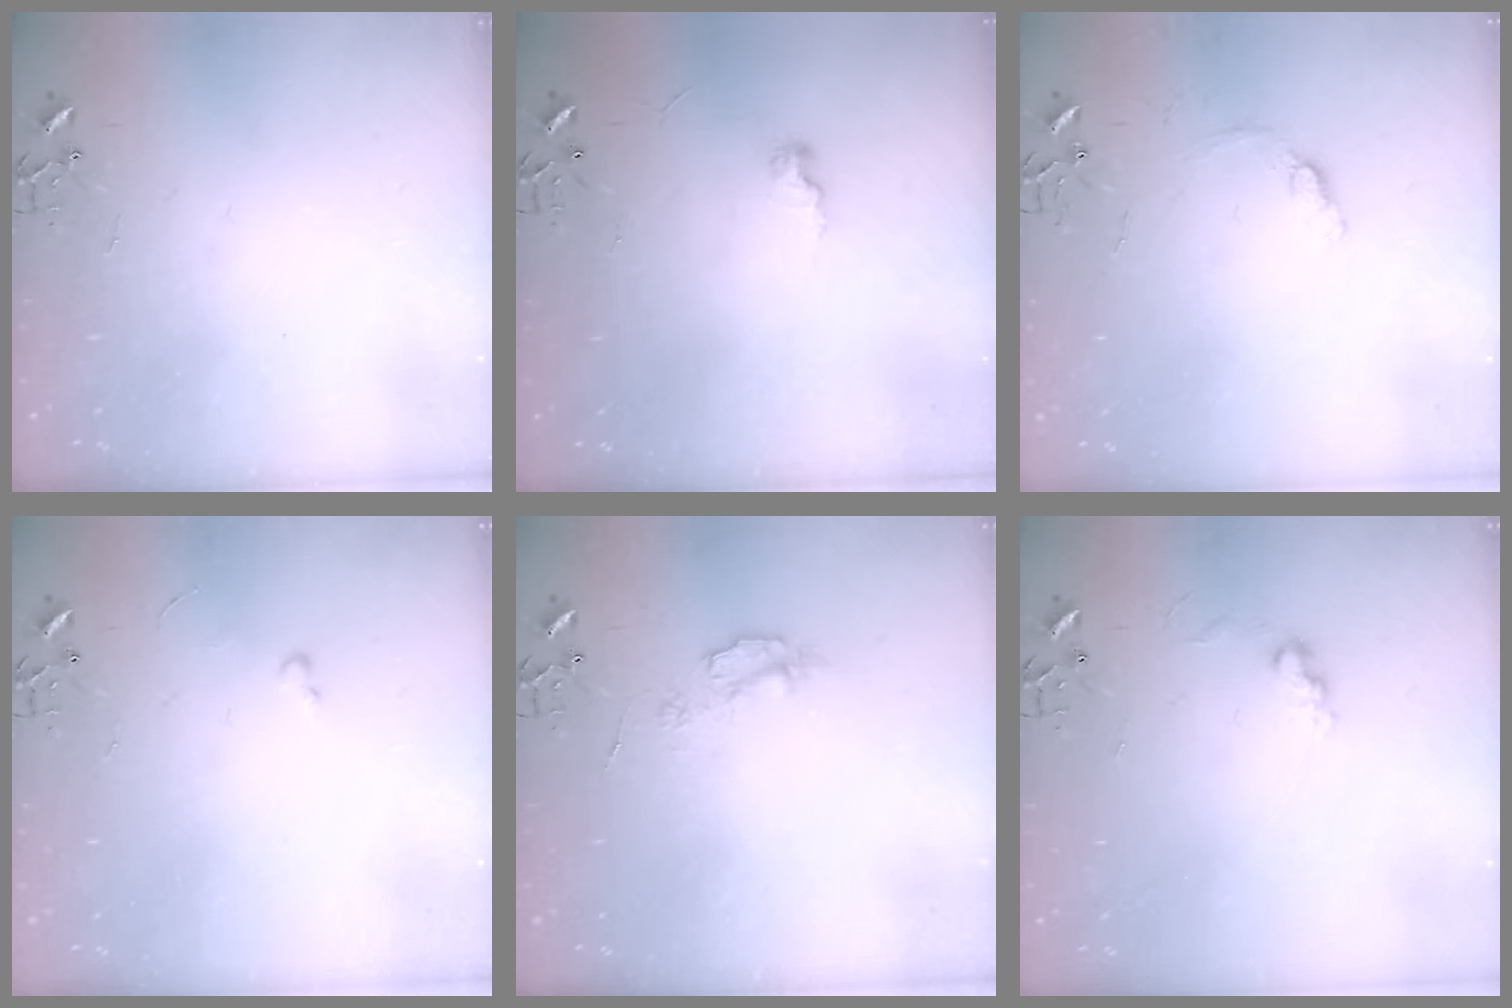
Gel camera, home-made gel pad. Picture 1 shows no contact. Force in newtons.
{"total": 7.0, "press": 7.0, "slide": 0.6}
{"total": 7.3, "press": 7.3, "slide": 0.7}
{"total": 2.4, "press": 2.3, "slide": 0.4}
{"total": 5.1, "press": 5.0, "slide": 0.7}
{"total": 6.6, "press": 6.5, "slide": 0.9}